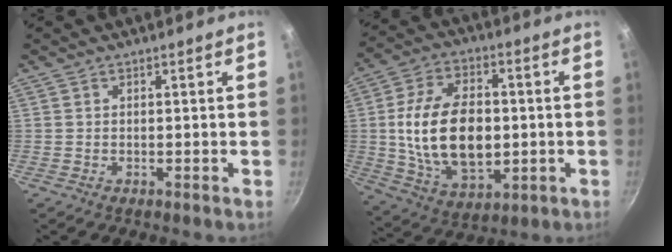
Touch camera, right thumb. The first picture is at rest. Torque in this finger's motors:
{"motor_torque": [-0.59, 1.54, 1.68, -0.17, 0.18]}